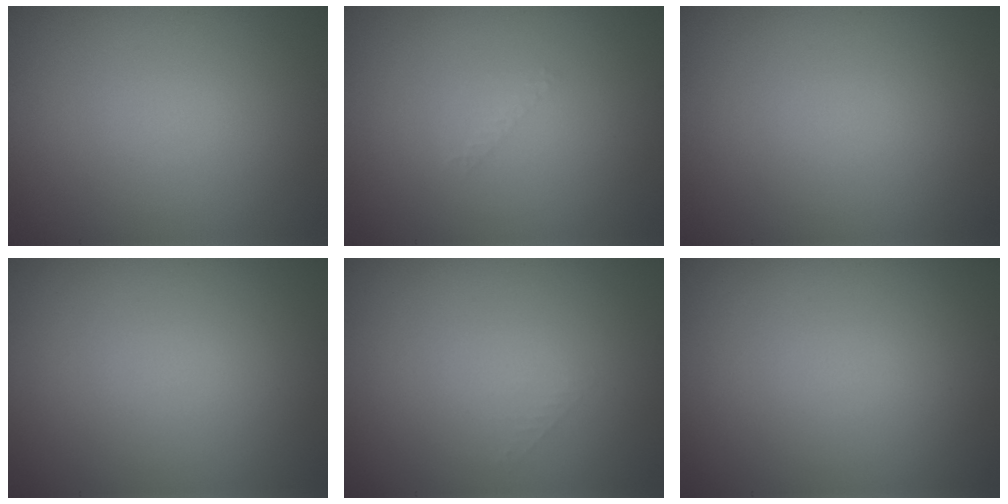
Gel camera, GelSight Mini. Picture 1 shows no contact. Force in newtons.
{"total": 0.6, "press": 0.6, "slide": 0.1}
{"total": 0.0}
{"total": 0.0}
{"total": 0.6, "press": 0.6, "slide": 0.0}
{"total": 0.0}